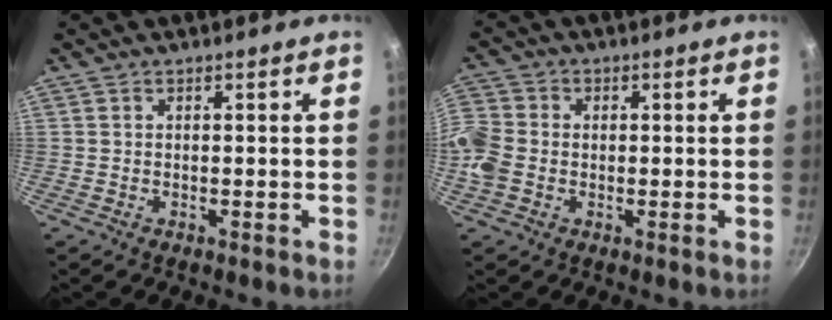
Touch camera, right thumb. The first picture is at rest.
{"total": 9.0, "force": [-1.0, 7.5, 4.9], "torque": [-0.110, 0.015, -0.036]}